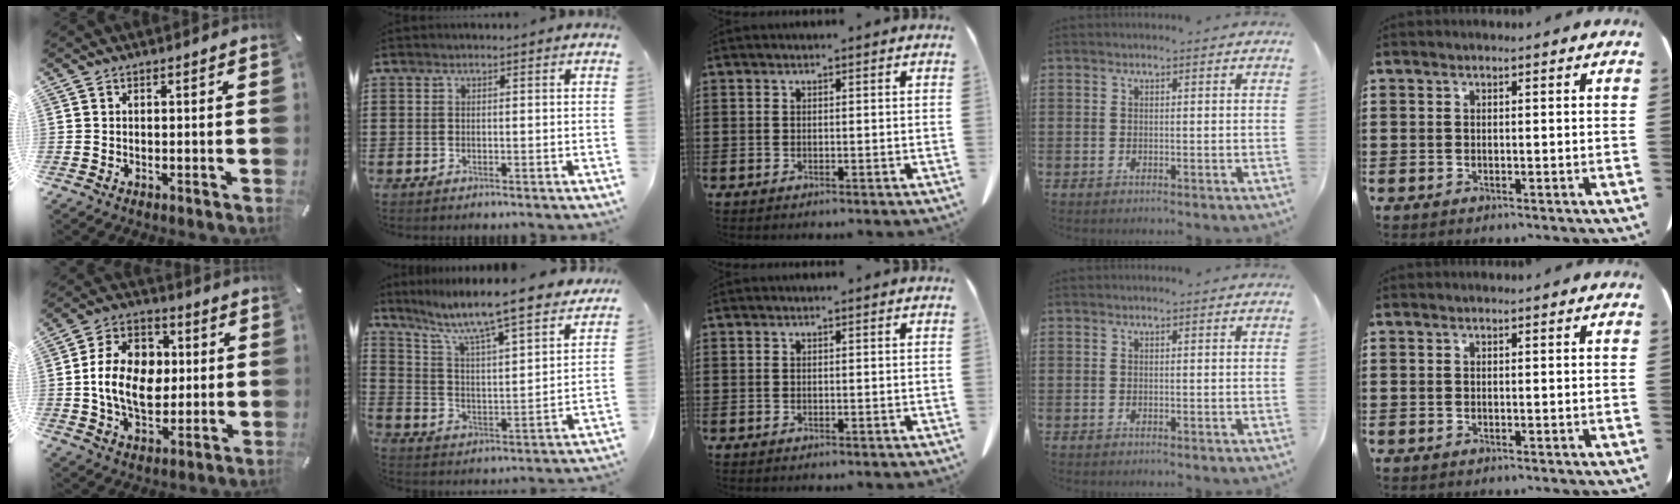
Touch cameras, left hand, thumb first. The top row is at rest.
{"thumb": {"total": 14.4, "force": [-0.2, 10.6, 9.6], "torque": [-0.189, 0.017, -0.004]}, "index": {"total": 7.9, "force": [7.0, 0.0, 3.8], "torque": [-0.103, -0.054, 0.114]}}